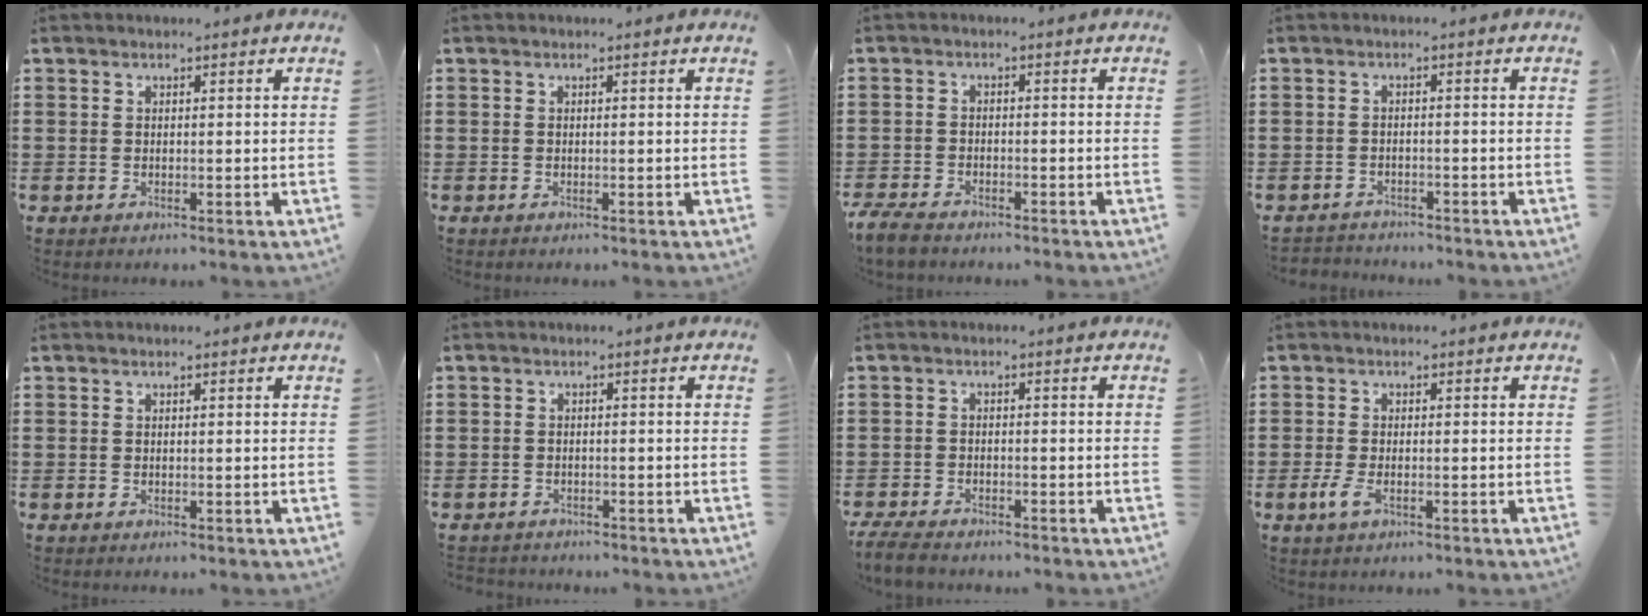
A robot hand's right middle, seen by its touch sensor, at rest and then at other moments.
{"total": 0.0}
{"total": 3.1, "force": [-2.8, 1.0, 1.0], "torque": [-0.040, -0.002, -0.063]}
{"total": 1.9, "force": [-1.9, 0.4, -0.3], "torque": [-0.002, 0.001, -0.043]}
{"total": 0.0}
{"total": 1.6, "force": [-1.4, 0.6, -0.3], "torque": [0.001, 0.003, -0.034]}
{"total": 3.3, "force": [-3.1, 0.8, 0.9], "torque": [-0.030, -0.002, -0.067]}
{"total": 2.7, "force": [-1.1, 1.2, 2.2], "torque": [-0.068, -0.010, -0.029]}